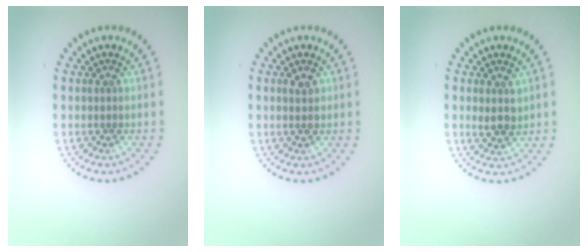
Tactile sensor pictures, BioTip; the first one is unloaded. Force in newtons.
{"total": 1.5, "press": 1.5, "slide": 0.2}
{"total": 2.0, "press": 1.8, "slide": 0.7}